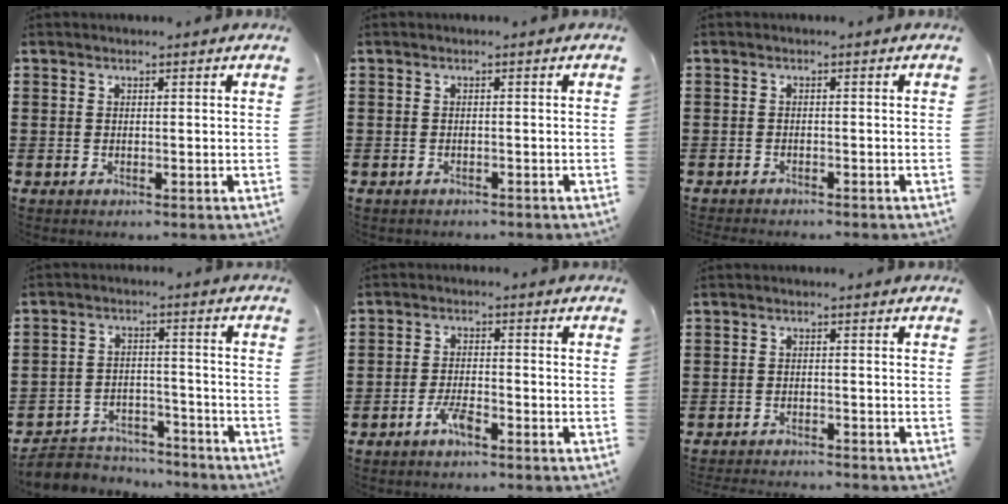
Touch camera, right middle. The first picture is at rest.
{"total": 0.6, "force": [-0.6, 0.1, 0.0], "torque": [-0.003, -0.002, -0.013]}
{"total": 0.9, "force": [-0.9, 0.0, 0.0], "torque": [-0.003, -0.001, -0.019]}
{"total": 4.9, "force": [-4.8, 1.3, 0.1], "torque": [-0.012, 0.009, -0.100]}
{"total": 3.4, "force": [-2.4, 1.0, 2.2], "torque": [-0.051, 0.002, -0.050]}
{"total": 2.0, "force": [-2.0, 0.0, 0.0], "torque": [-0.006, -0.002, -0.041]}